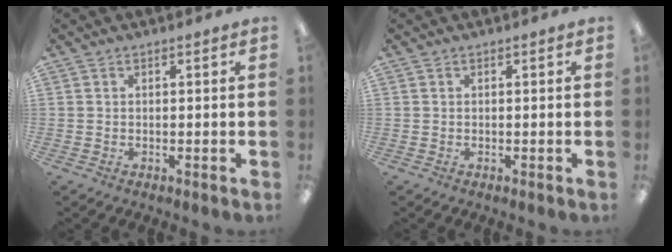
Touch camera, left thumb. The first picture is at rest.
{"total": 0.0}